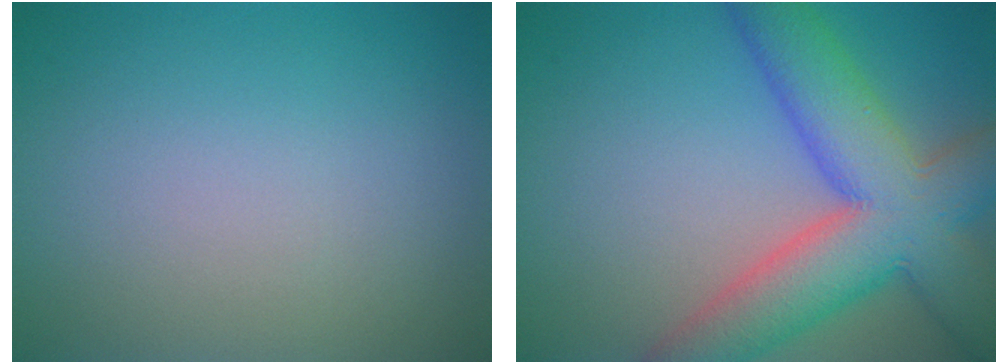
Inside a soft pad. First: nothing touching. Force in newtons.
{"total": 10.7, "press": 10.7, "slide": 0.5}